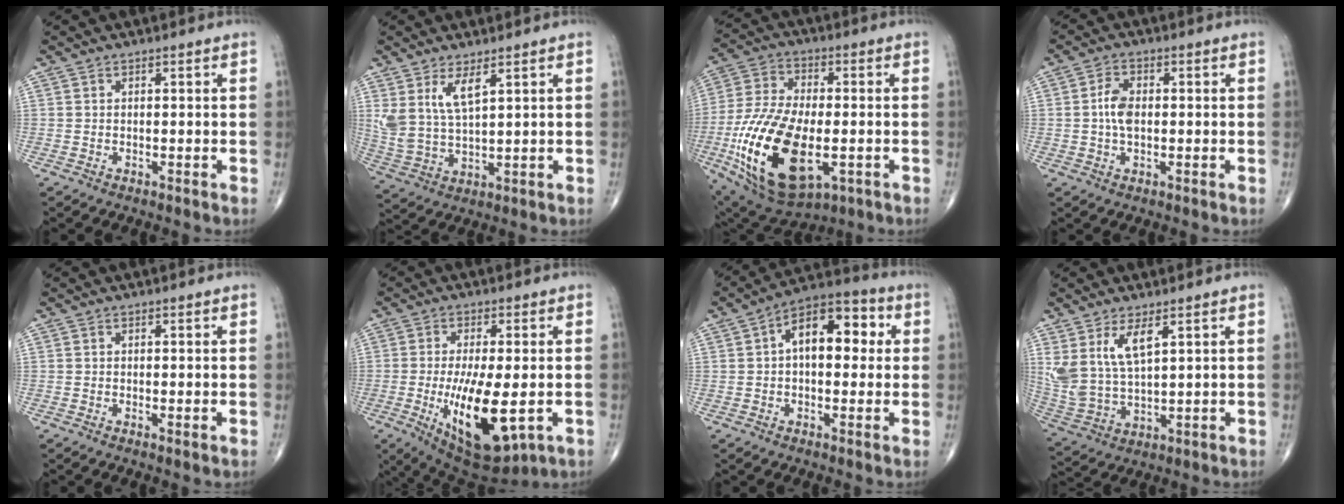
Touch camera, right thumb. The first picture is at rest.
{"total": 7.7, "force": [3.8, 2.8, 6.0], "torque": [-0.128, -0.022, 0.088]}
{"total": 23.6, "force": [-5.7, 11.8, 19.6], "torque": [-0.399, -0.004, -0.084]}
{"total": 4.6, "force": [0.0, 2.7, 3.7], "torque": [-0.075, 0.007, -0.004]}
{"total": 0.8, "force": [-0.1, 0.2, 0.8], "torque": [-0.018, -0.004, -0.004]}
{"total": 16.0, "force": [-3.5, 6.0, 14.5], "torque": [-0.245, -0.020, -0.039]}
{"total": 12.9, "force": [2.1, 7.2, 10.4], "torque": [-0.130, 0.032, 0.021]}
{"total": 10.1, "force": [4.7, 4.1, 8.0], "torque": [-0.167, -0.023, 0.108]}